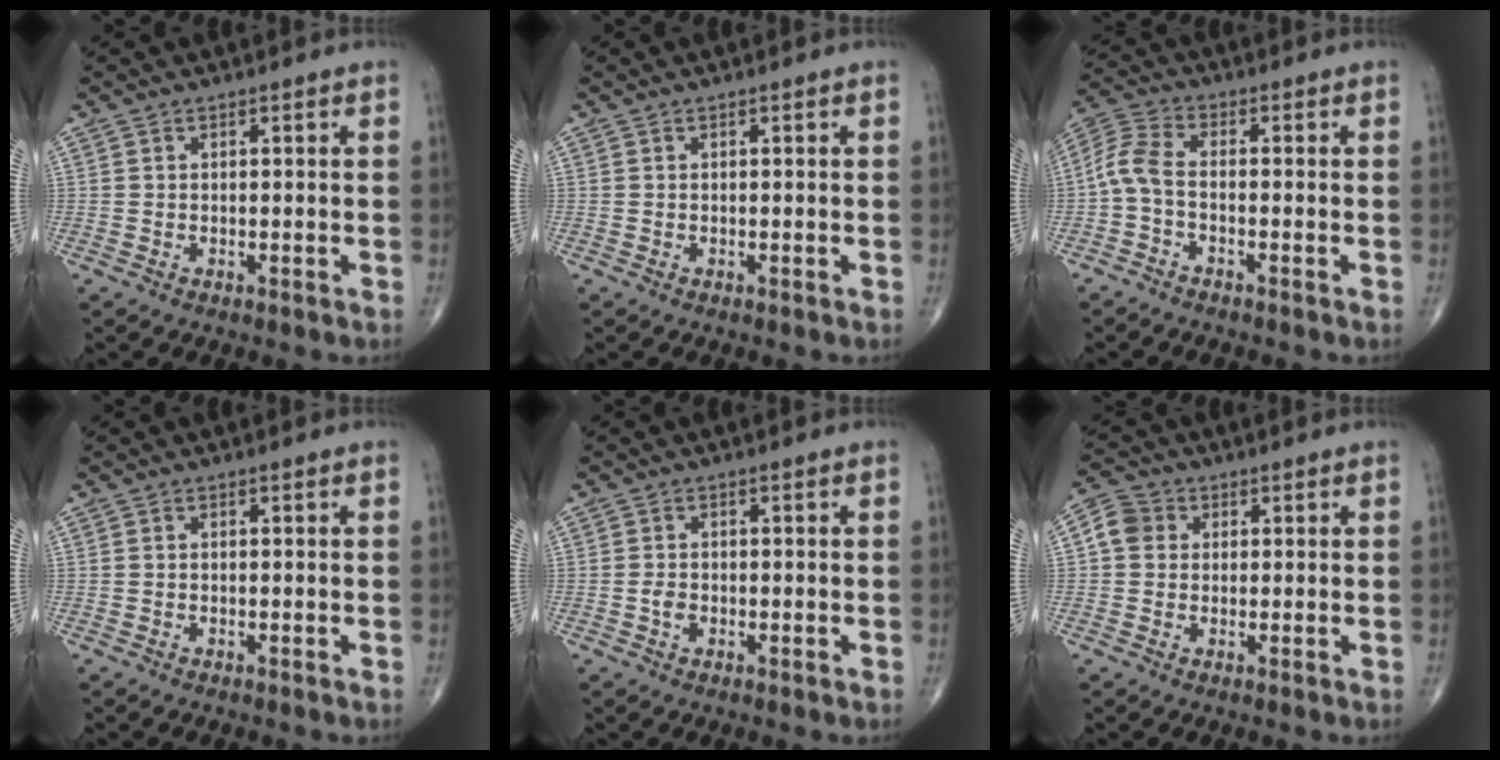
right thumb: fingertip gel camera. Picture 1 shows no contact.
{"total": 0.0}
{"total": 5.5, "force": [-1.6, 2.5, 4.7], "torque": [-0.111, 0.023, -0.045]}
{"total": 0.0}
{"total": 1.9, "force": [-0.5, 1.3, 1.2], "torque": [-0.021, 0.004, -0.012]}
{"total": 4.9, "force": [0.6, 4.3, 2.2], "torque": [-0.029, 0.012, 0.001]}